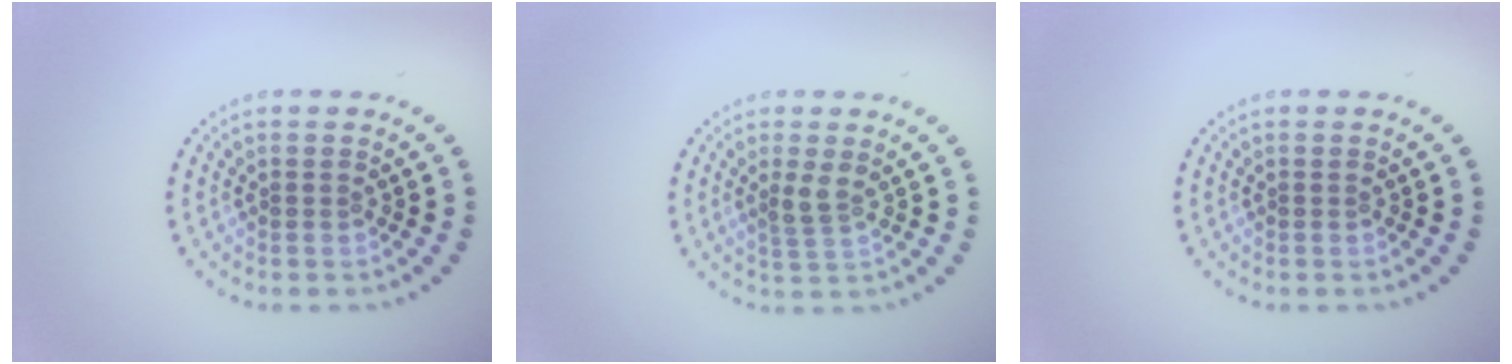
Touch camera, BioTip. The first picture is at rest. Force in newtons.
{"total": 1.7, "press": 1.4, "slide": 1.0}
{"total": 0.0}